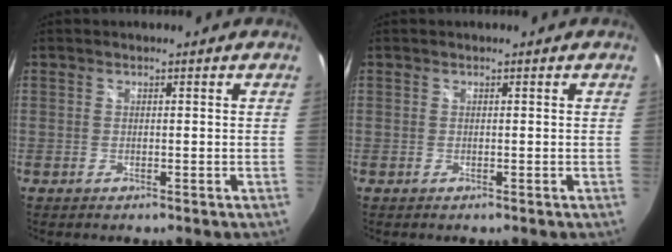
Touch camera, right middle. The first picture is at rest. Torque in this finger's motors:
{"motor_torque": [0.00, 0.00, -0.01, 0.00]}